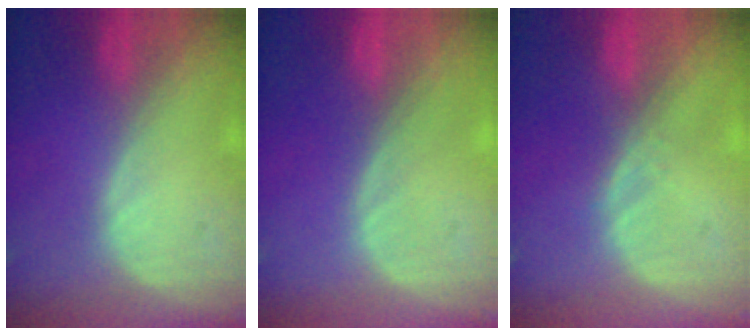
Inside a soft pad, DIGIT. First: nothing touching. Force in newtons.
{"total": 0.0}
{"total": 1.2, "press": 1.0, "slide": 0.7}